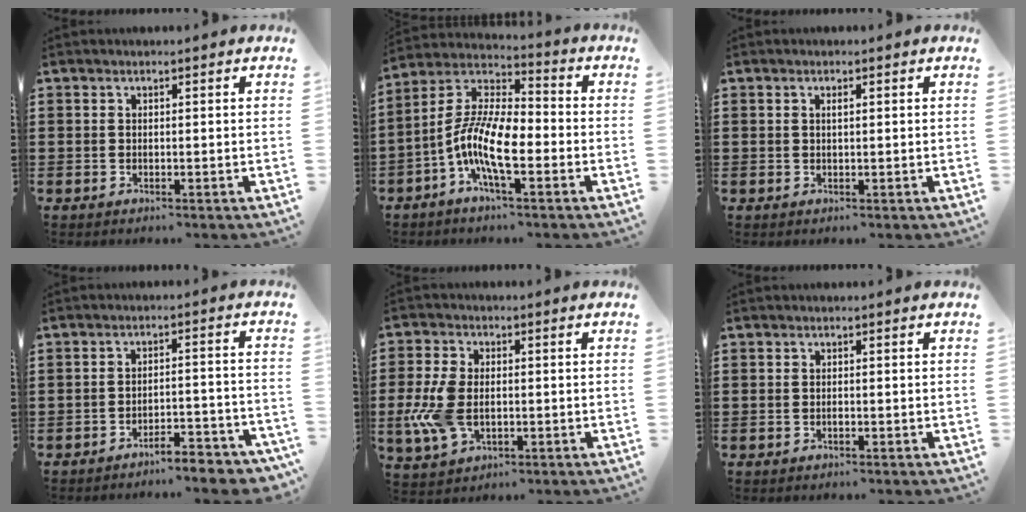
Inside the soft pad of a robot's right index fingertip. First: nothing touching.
{"total": 11.0, "force": [-4.0, 3.9, 9.5], "torque": [-0.230, -0.014, -0.084]}
{"total": 0.7, "force": [0.3, 0.2, 0.7], "torque": [-0.014, 0.002, 0.004]}
{"total": 4.5, "force": [-4.3, 0.2, 1.2], "torque": [-0.021, 0.000, -0.087]}
{"total": 7.8, "force": [-1.2, 4.7, 6.0], "torque": [-0.148, -0.002, -0.027]}
{"total": 0.5, "force": [-0.2, 0.2, 0.4], "torque": [-0.011, -0.002, -0.003]}